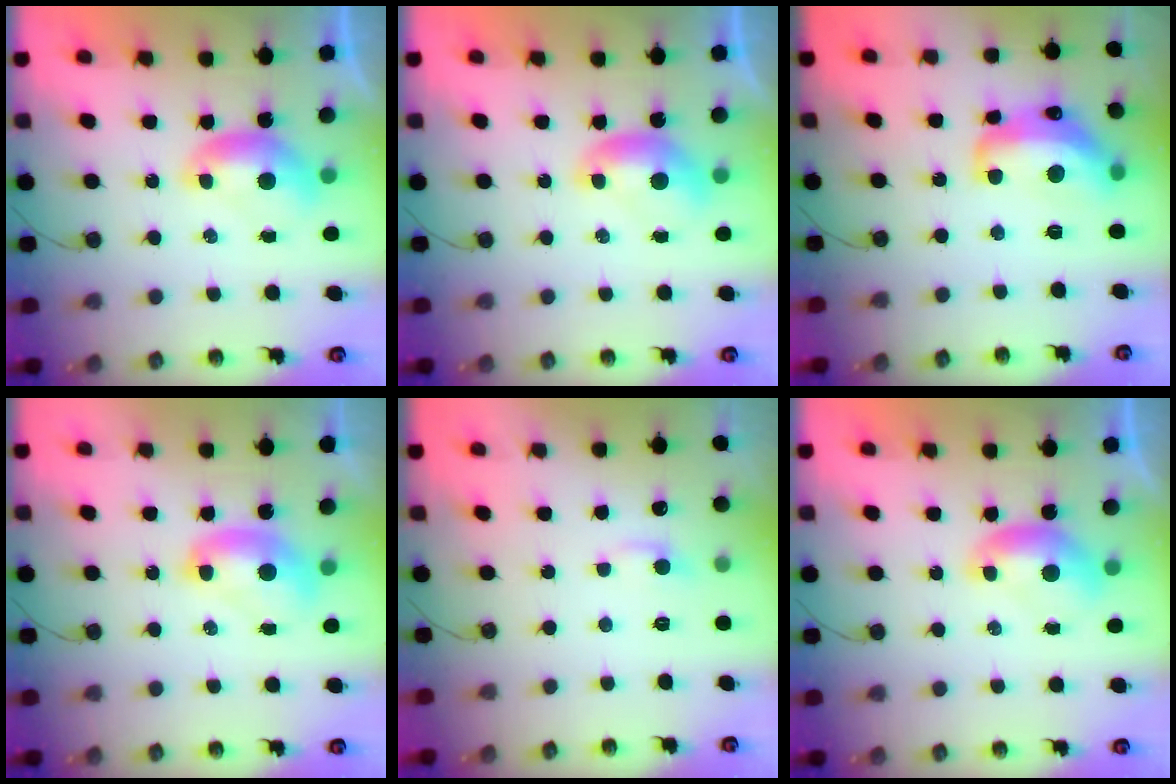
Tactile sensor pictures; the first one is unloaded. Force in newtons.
{"total": 0.0}
{"total": 10.9, "press": 10.8, "slide": 0.8}
{"total": 2.1, "press": 2.1, "slide": 0.3}
{"total": 0.7, "press": 0.4, "slide": 0.6}
{"total": 0.0}